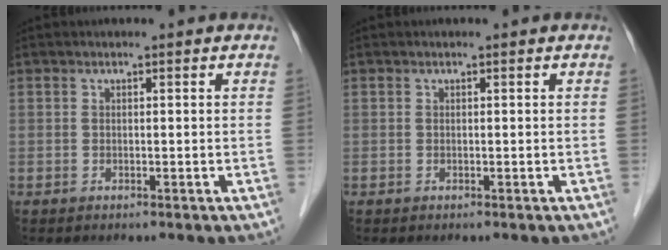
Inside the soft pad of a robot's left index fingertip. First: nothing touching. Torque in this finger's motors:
{"motor_torque": [0.00, 0.00, 0.00, 0.00]}